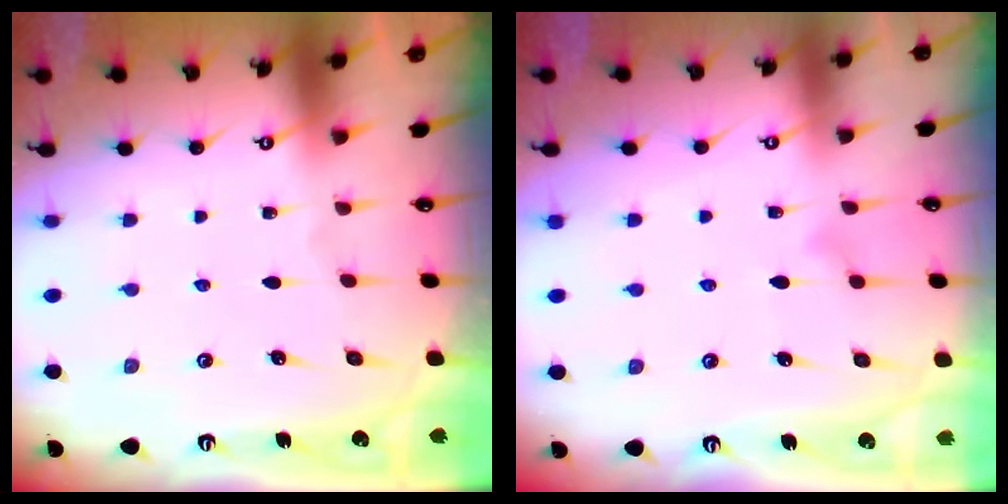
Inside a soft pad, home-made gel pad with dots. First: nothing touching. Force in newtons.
{"total": 6.4, "press": 6.4, "slide": 0.4}